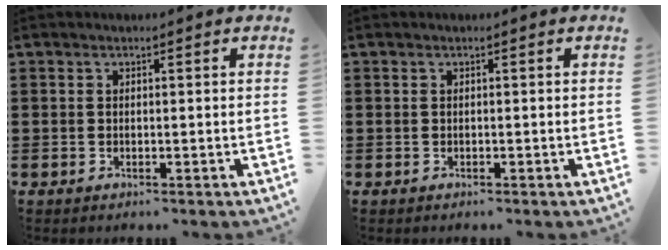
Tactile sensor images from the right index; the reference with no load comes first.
{"total": 0.0}